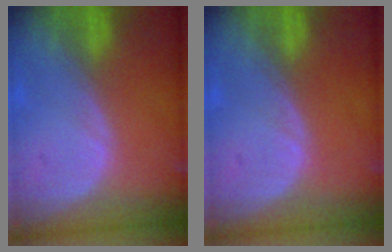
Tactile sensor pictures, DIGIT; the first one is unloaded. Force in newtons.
{"total": 0.0}